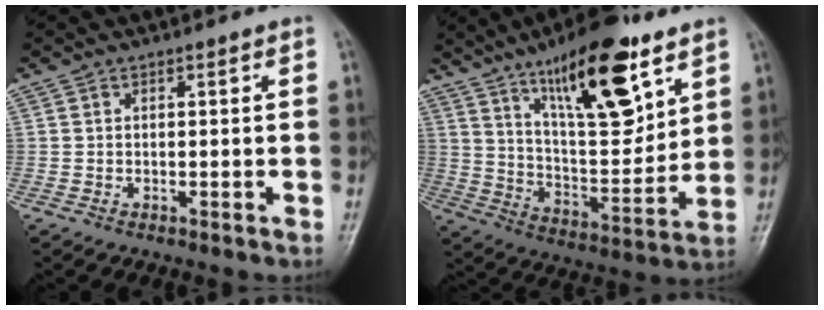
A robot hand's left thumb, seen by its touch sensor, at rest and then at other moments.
{"total": 20.8, "force": [11.9, 6.8, 15.6], "torque": [-0.212, -0.060, 0.206]}